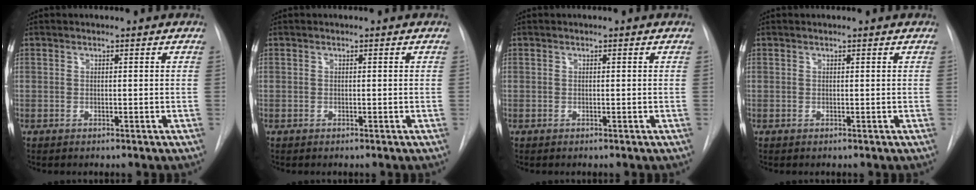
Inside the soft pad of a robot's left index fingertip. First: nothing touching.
{"total": 0.0}
{"total": 0.0}
{"total": 0.7, "force": [0.6, -0.1, 0.1], "torque": [-0.003, 0.003, 0.009]}